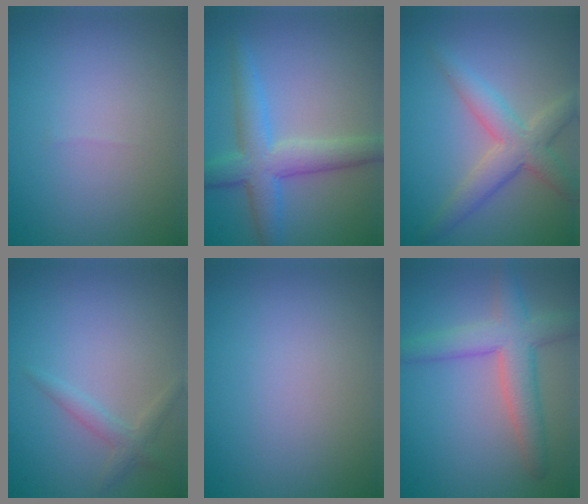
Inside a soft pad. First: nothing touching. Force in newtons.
{"total": 5.3, "press": 5.3, "slide": 0.1}
{"total": 4.5, "press": 4.5, "slide": 0.3}
{"total": 1.6, "press": 1.6, "slide": 0.1}
{"total": 0.0}
{"total": 5.2, "press": 5.2, "slide": 0.2}